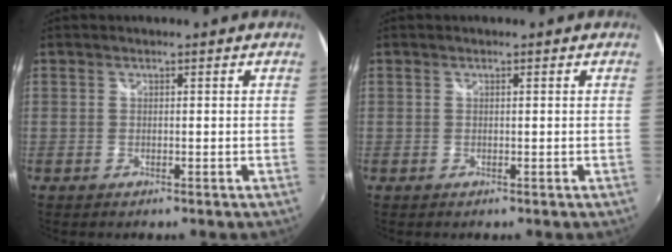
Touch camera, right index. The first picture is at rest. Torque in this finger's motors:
{"motor_torque": [0.09, 0.05, 0.00, 0.00]}